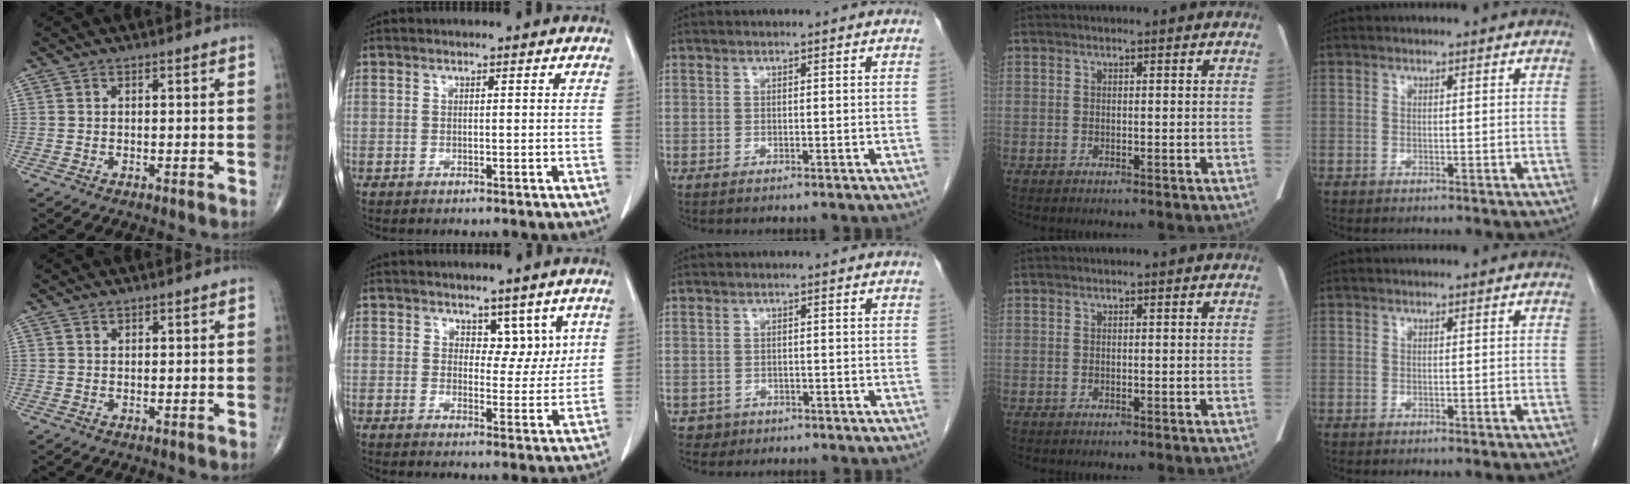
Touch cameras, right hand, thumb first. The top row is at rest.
{"thumb": {"total": 0.6, "force": [0.6, 0.3, 0.0], "torque": [0.006, -0.005, 0.006]}, "index": {"total": 4.6, "force": [2.5, 2.7, 2.7], "torque": [-0.021, -0.002, 0.035]}, "middle": {"total": 1.6, "force": [-1.0, 1.2, -0.2], "torque": [0.000, 0.007, -0.014]}}